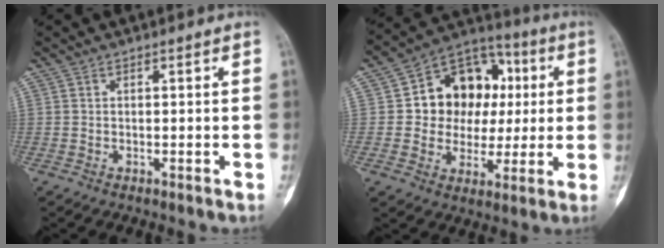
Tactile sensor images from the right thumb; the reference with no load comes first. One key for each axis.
{"total": 16.3, "fx": 2.3, "fy": 13.0, "fz": 9.5, "tx": -0.084, "ty": 0.021, "tz": 0.036}